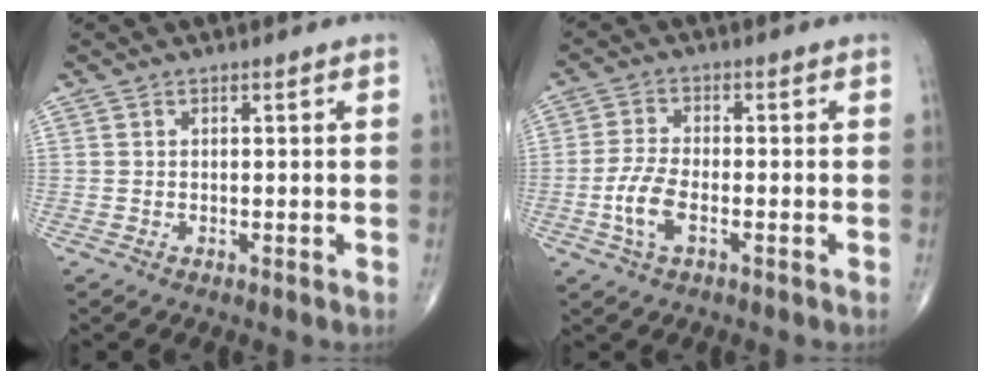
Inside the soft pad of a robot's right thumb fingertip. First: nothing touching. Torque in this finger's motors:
{"motor_torque": [-0.25, 0.15, 0.28, -0.19, 0.20]}